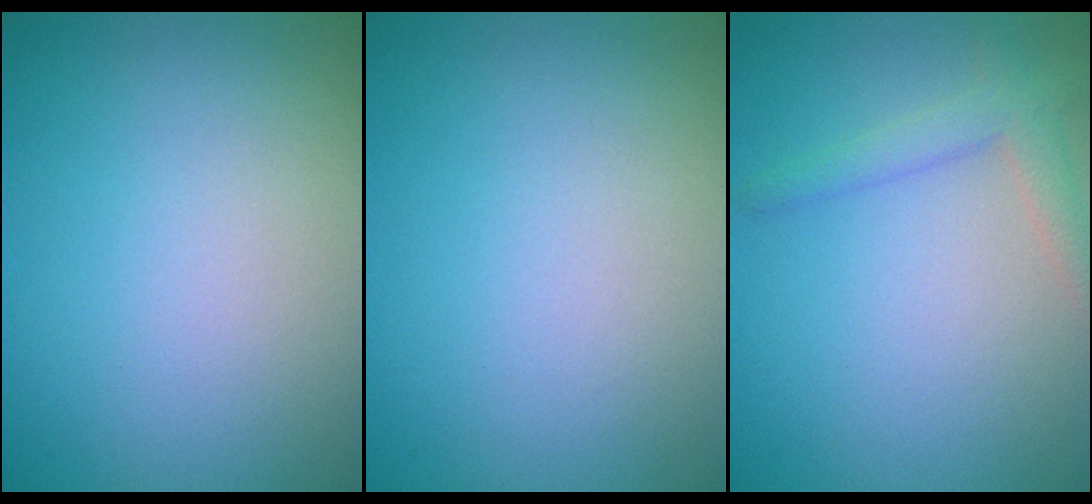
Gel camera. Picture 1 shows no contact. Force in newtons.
{"total": 0.0}
{"total": 2.3, "press": 2.3, "slide": 0.1}